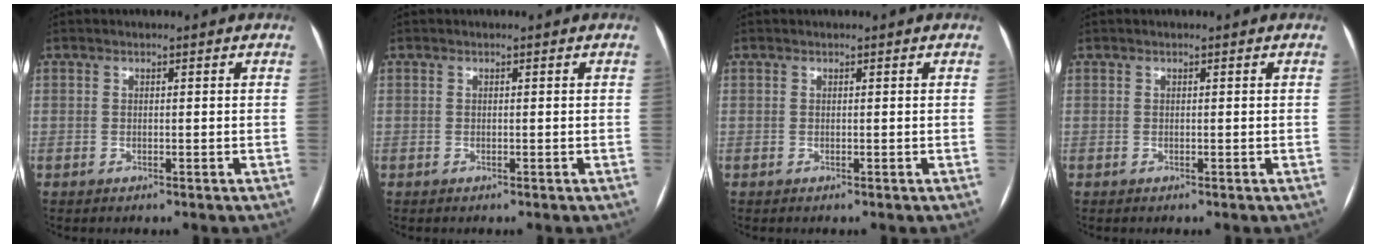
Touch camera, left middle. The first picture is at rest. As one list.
[{"total": 0.0}, {"total": 0.0}, {"total": 0.0}]